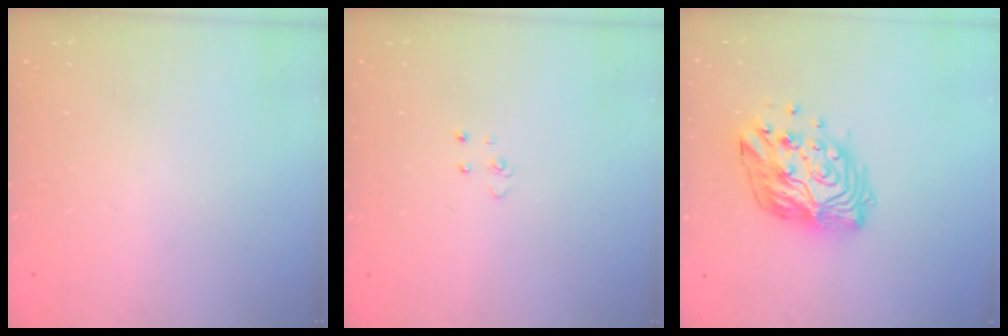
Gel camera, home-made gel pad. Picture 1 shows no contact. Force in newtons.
{"total": 2.8, "press": 2.8, "slide": 0.3}
{"total": 14.2, "press": 14.2, "slide": 1.3}